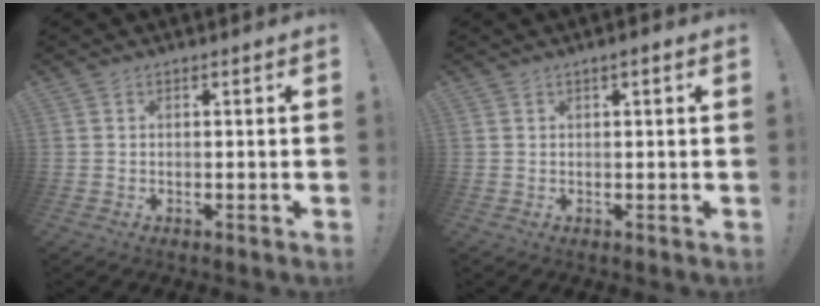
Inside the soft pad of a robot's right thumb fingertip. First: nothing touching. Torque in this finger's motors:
{"motor_torque": [0.43, 0.39, 0.11, -0.16, 0.00]}